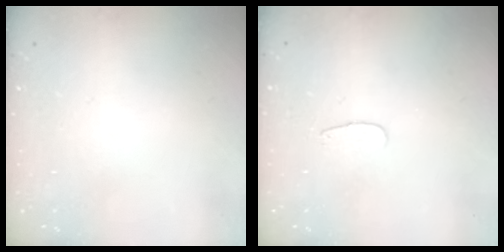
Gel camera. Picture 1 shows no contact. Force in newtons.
{"total": 2.8, "press": 2.8, "slide": 0.2}